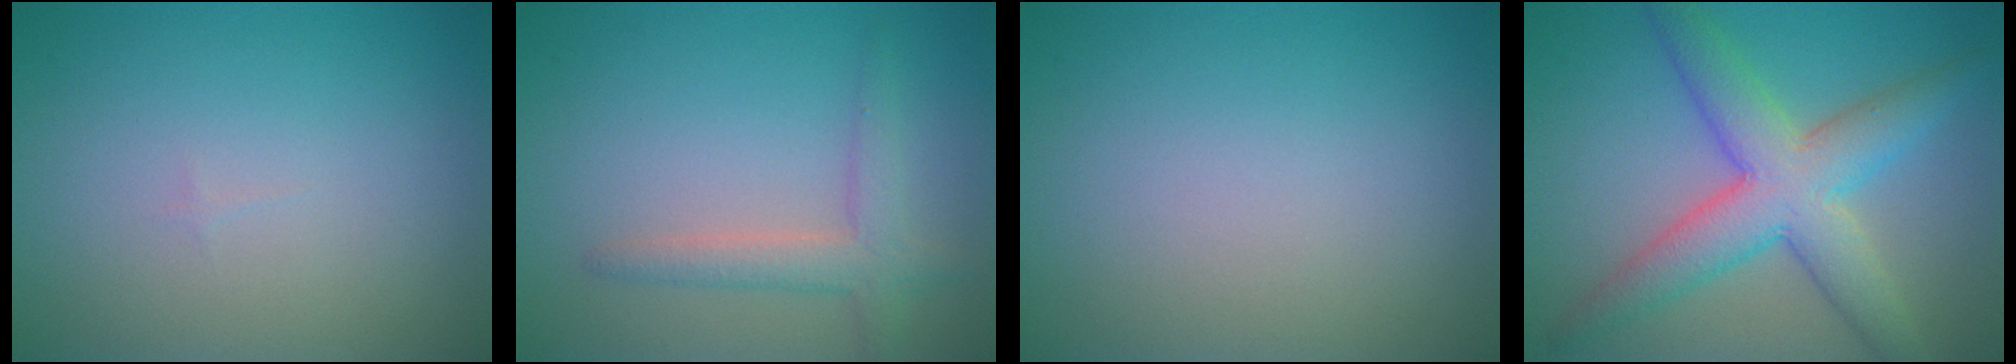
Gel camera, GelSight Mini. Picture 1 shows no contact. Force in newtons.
{"total": 2.7, "press": 2.7, "slide": 0.2}
{"total": 0.0}
{"total": 7.1, "press": 7.1, "slide": 0.2}